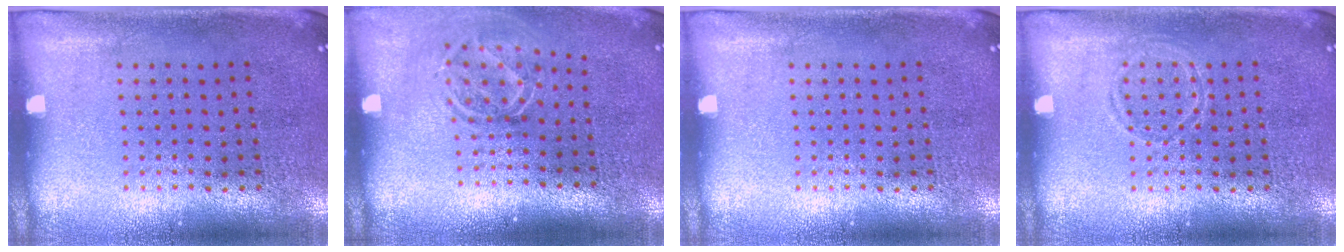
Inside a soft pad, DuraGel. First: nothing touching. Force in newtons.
{"total": 1.7, "press": 1.3, "slide": 1.2}
{"total": 0.0}
{"total": 0.8, "press": 0.8, "slide": 0.1}